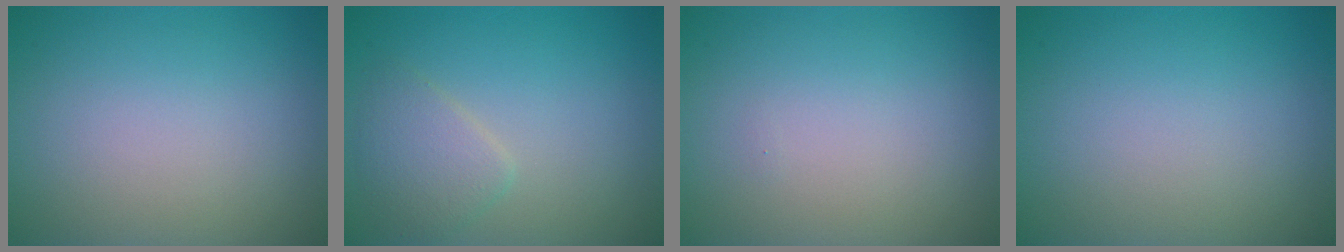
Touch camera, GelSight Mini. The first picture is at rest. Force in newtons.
{"total": 2.4, "press": 2.4, "slide": 0.1}
{"total": 0.0}
{"total": 0.0}